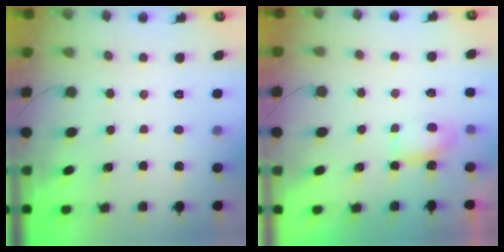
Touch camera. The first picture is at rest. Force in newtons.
{"total": 4.6, "press": 4.5, "slide": 0.8}